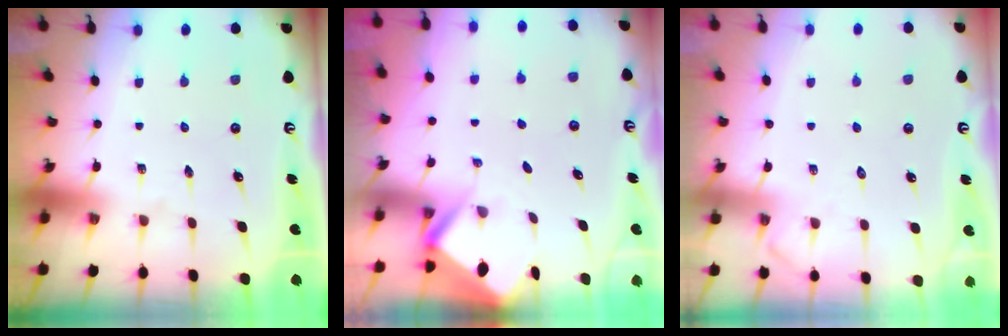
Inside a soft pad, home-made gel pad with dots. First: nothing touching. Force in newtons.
{"total": 2.6, "press": 2.6, "slide": 0.1}
{"total": 5.0, "press": 5.0, "slide": 0.6}